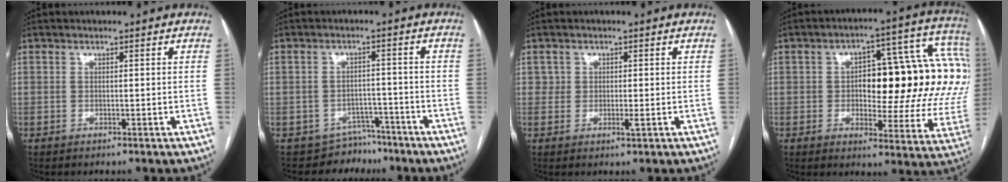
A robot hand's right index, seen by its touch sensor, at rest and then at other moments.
{"total": 5.2, "force": [-4.4, 2.7, -0.9], "torque": [0.021, 0.031, -0.065]}
{"total": 1.5, "force": [0.0, 1.0, 1.1], "torque": [-0.011, -0.001, 0.000]}
{"total": 24.6, "force": [2.3, 8.9, 22.8], "torque": [-0.227, 0.060, 0.049]}